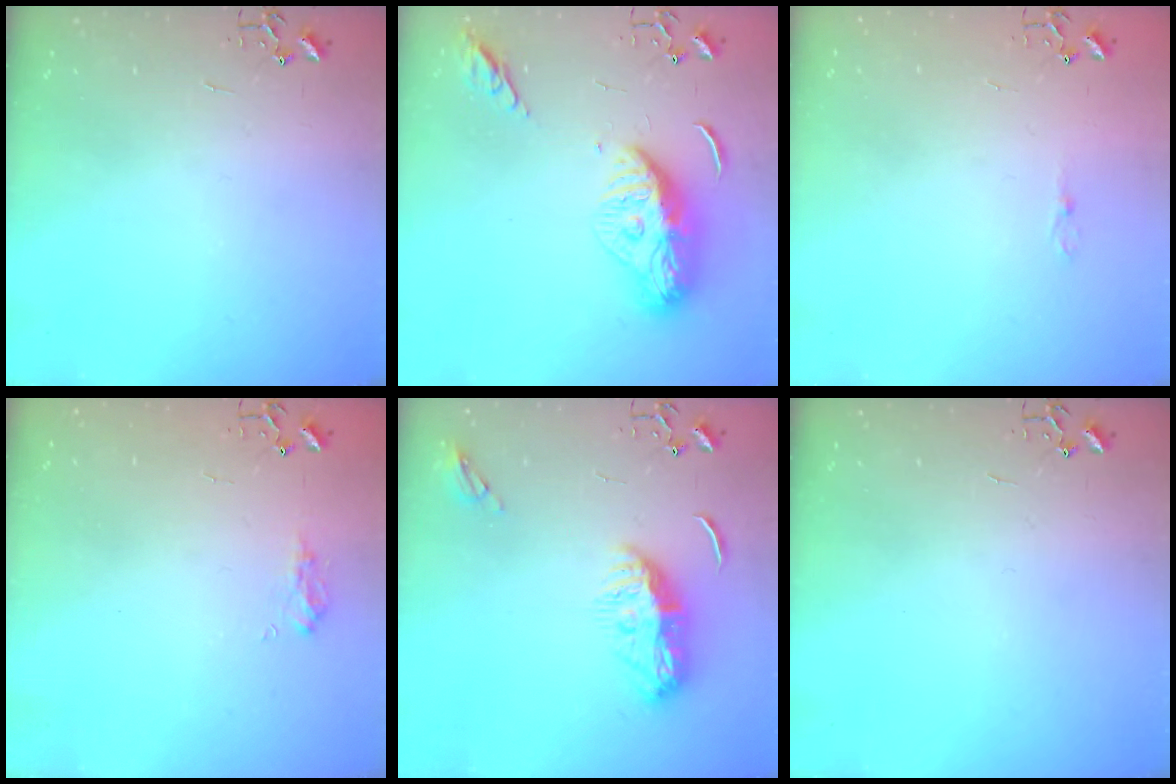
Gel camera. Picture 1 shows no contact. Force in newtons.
{"total": 13.6, "press": 13.6, "slide": 1.3}
{"total": 2.7, "press": 2.7, "slide": 0.4}
{"total": 8.3, "press": 8.3, "slide": 0.6}
{"total": 12.5, "press": 12.4, "slide": 0.9}
{"total": 0.0}